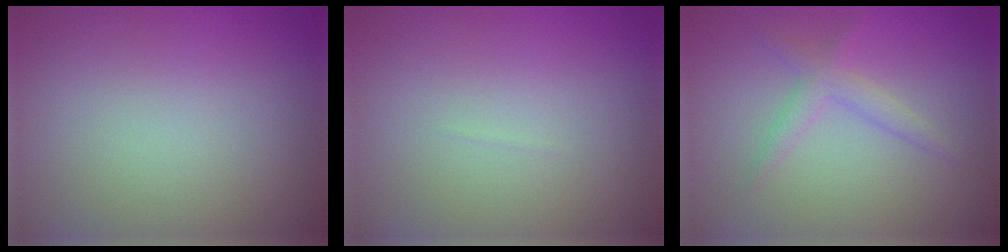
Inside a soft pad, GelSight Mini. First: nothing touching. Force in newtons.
{"total": 0.0}
{"total": 2.0, "press": 2.0, "slide": 0.2}